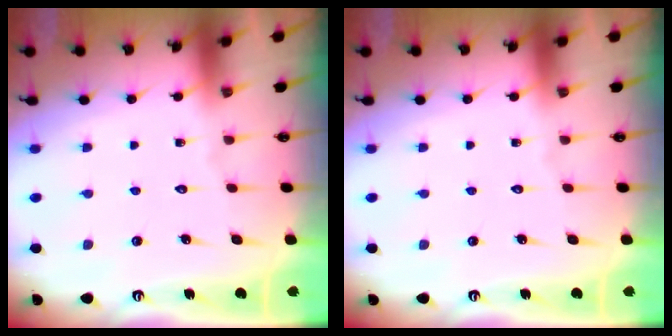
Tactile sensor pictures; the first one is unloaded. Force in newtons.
{"total": 0.0}